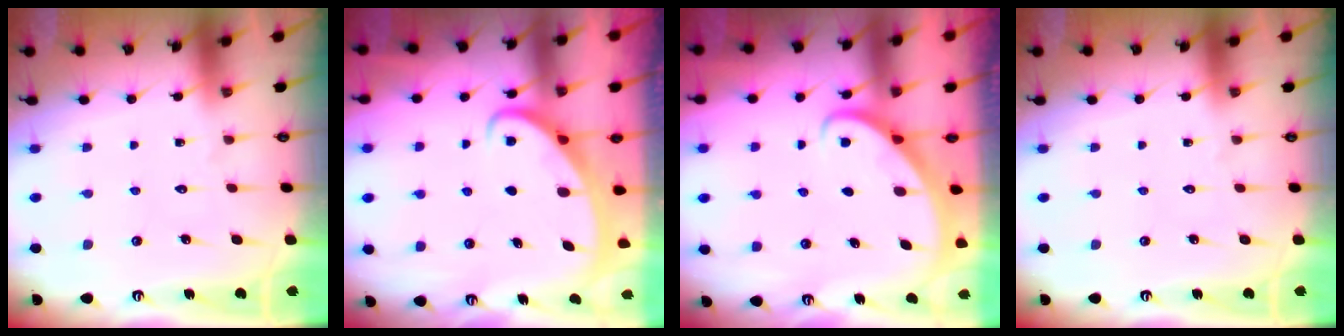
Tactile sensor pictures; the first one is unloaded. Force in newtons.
{"total": 2.3, "press": 2.3, "slide": 0.3}
{"total": 2.8, "press": 2.8, "slide": 0.2}
{"total": 0.0}